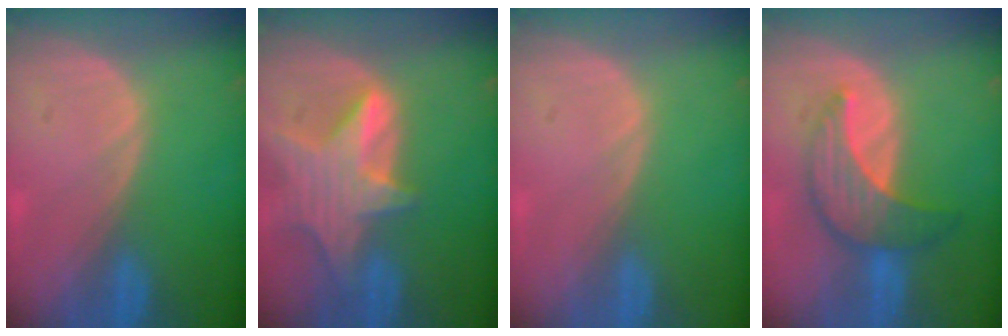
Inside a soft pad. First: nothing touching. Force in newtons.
{"total": 8.3, "press": 7.4, "slide": 3.8}
{"total": 0.0}
{"total": 7.1, "press": 7.1, "slide": 0.1}